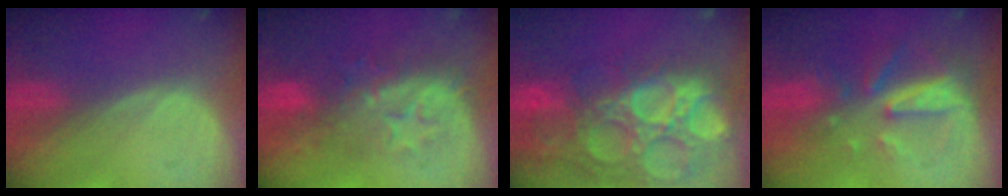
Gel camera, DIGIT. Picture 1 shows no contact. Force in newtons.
{"total": 8.1, "press": 8.1, "slide": 0.8}
{"total": 15.7, "press": 13.0, "slide": 8.9}
{"total": 8.0, "press": 7.3, "slide": 3.3}